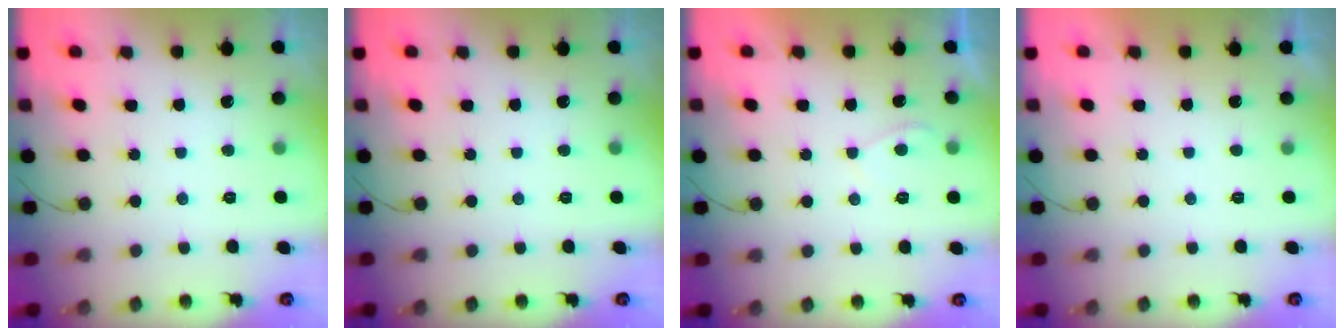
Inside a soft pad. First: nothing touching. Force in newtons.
{"total": 0.0}
{"total": 1.3, "press": 1.2, "slide": 0.6}
{"total": 2.1, "press": 2.1, "slide": 0.4}